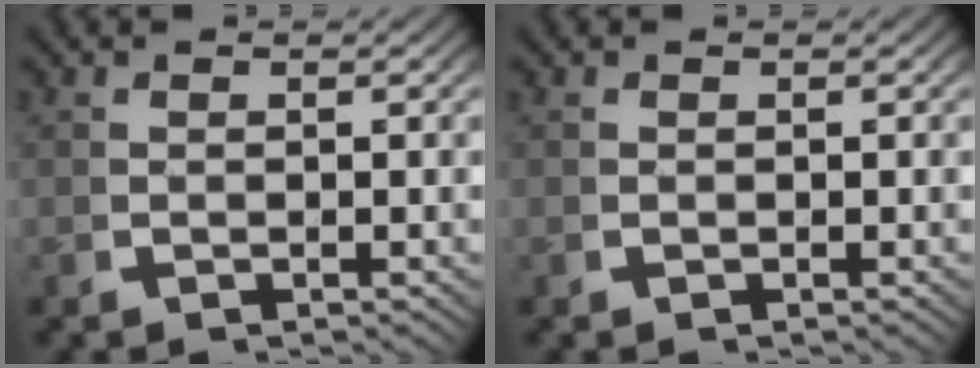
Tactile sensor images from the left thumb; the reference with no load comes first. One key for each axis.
{"total": 0.0}